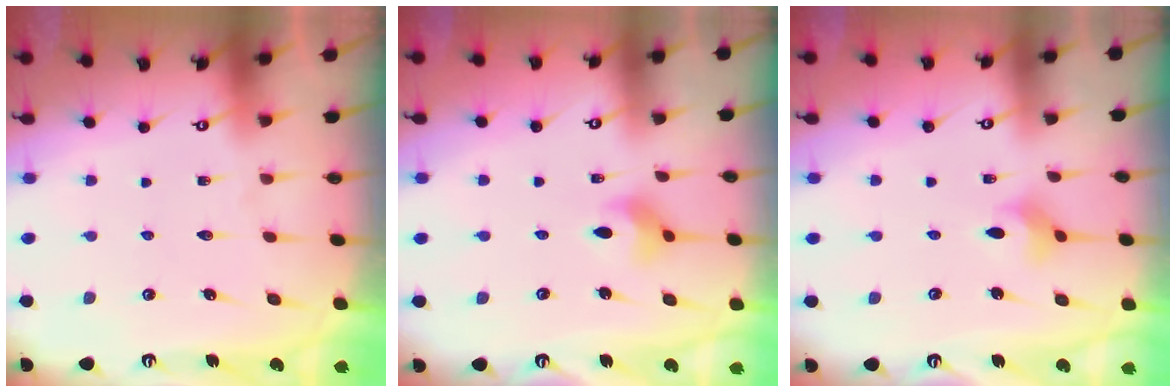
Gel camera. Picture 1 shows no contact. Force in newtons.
{"total": 3.8, "press": 3.8, "slide": 0.5}
{"total": 2.8, "press": 2.8, "slide": 0.2}